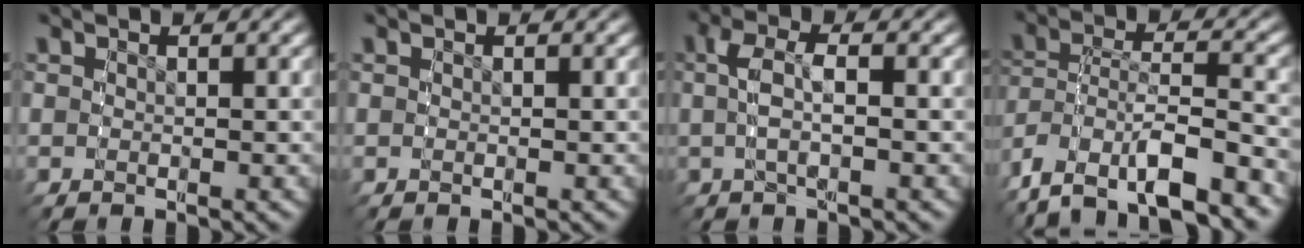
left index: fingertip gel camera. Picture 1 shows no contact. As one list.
[{"total": 0.0}, {"total": 3.4, "force": [0.0, 1.6, 3.0], "torque": [-0.054, 0.007, -0.002]}, {"total": 8.7, "force": [-5.6, 5.1, 4.3], "torque": [-0.104, -0.030, -0.076]}]